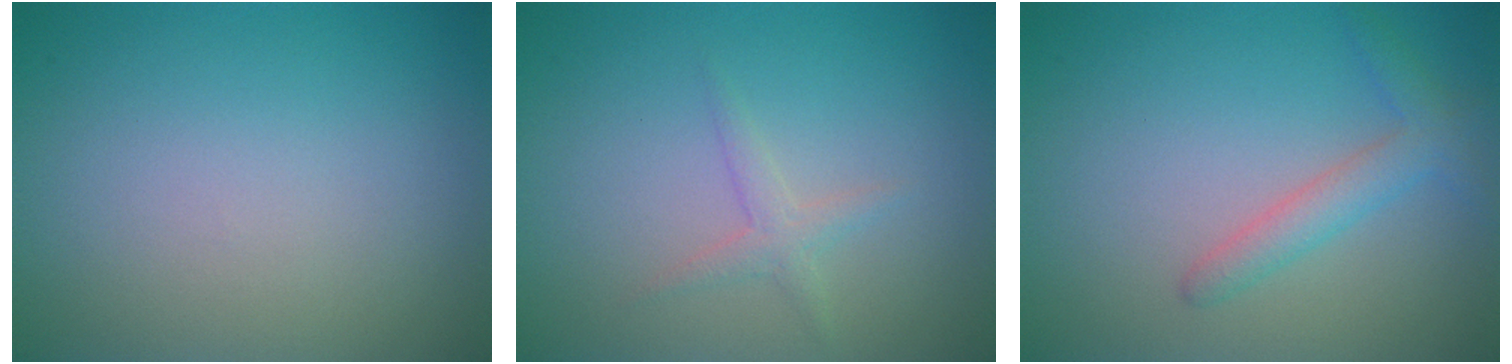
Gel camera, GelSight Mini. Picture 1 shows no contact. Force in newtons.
{"total": 1.3, "press": 1.3, "slide": 0.0}
{"total": 2.3, "press": 2.3, "slide": 0.1}